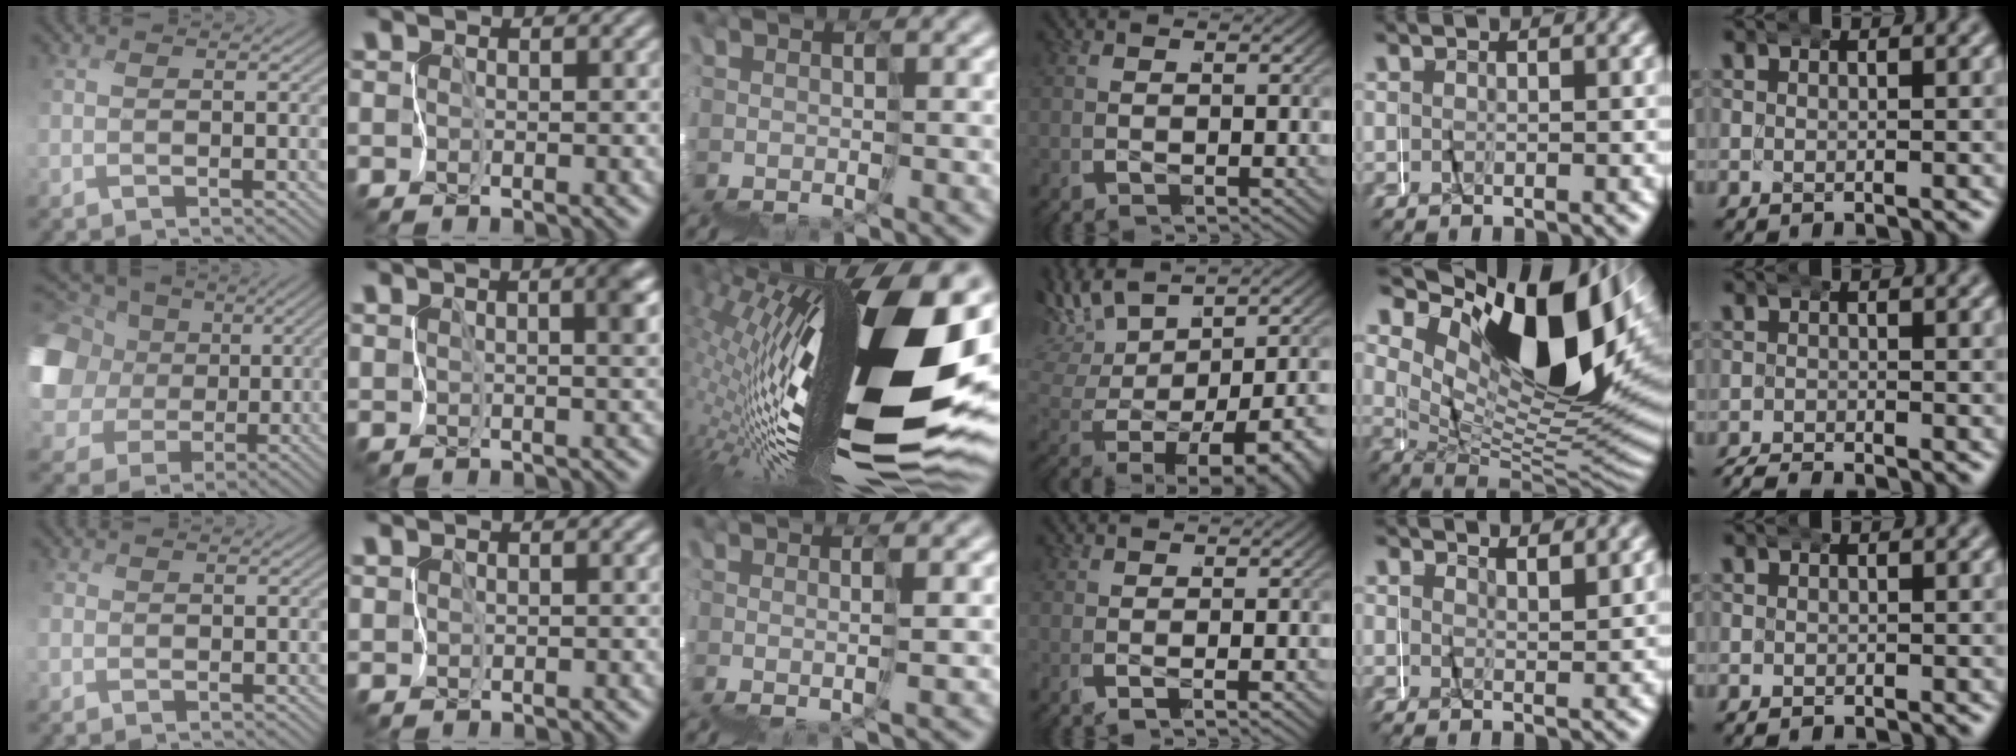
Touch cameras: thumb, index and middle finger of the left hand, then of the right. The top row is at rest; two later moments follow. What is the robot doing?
{"motion": "wrap", "object": "masking tape"}